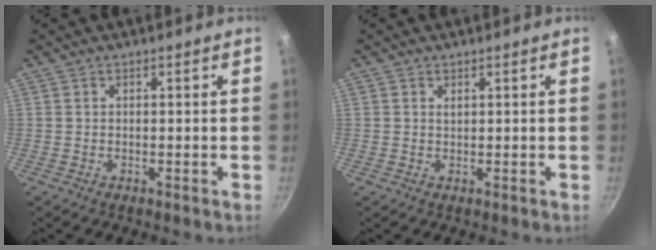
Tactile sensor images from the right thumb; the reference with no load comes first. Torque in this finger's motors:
{"motor_torque": [-0.09, -0.16, 0.78, 0.05, -0.02]}